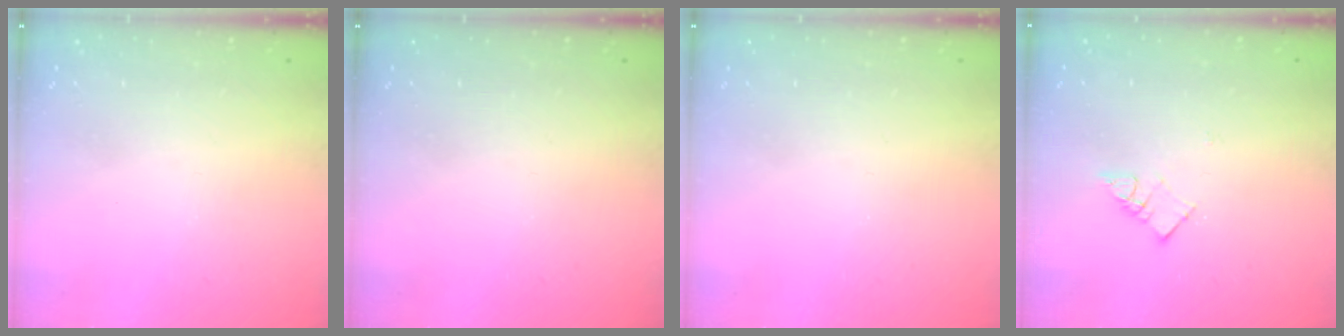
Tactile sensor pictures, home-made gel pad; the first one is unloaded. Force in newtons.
{"total": 0.0}
{"total": 0.0}
{"total": 5.4, "press": 5.4, "slide": 0.1}